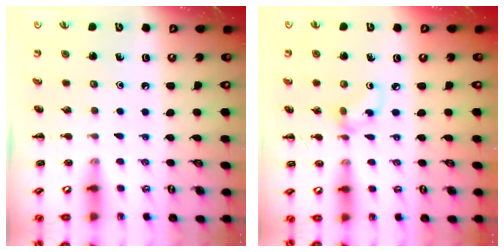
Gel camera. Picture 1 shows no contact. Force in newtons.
{"total": 3.8, "press": 3.6, "slide": 1.3}